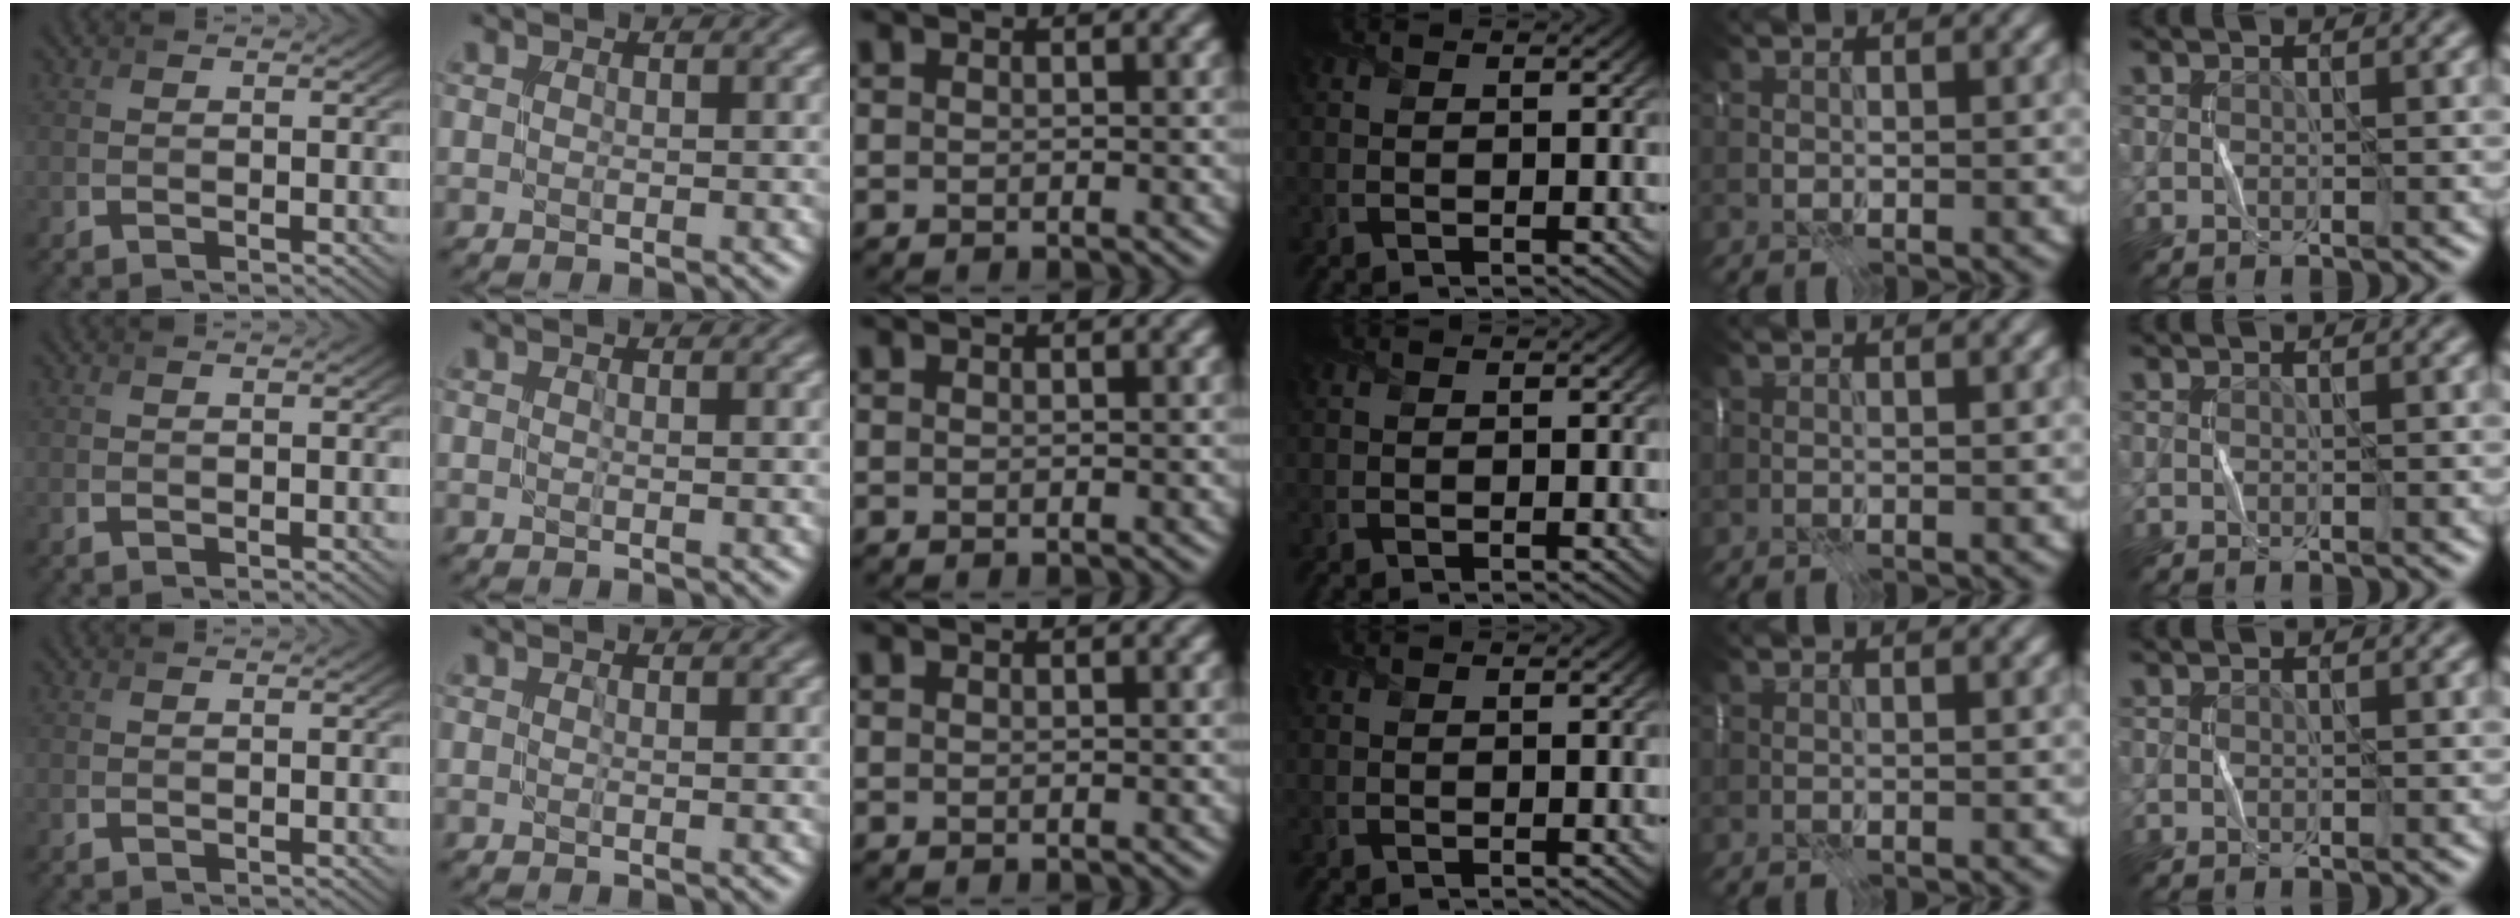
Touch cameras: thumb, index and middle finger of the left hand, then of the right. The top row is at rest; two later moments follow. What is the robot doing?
{"motion": "fold", "object": "scarf"}